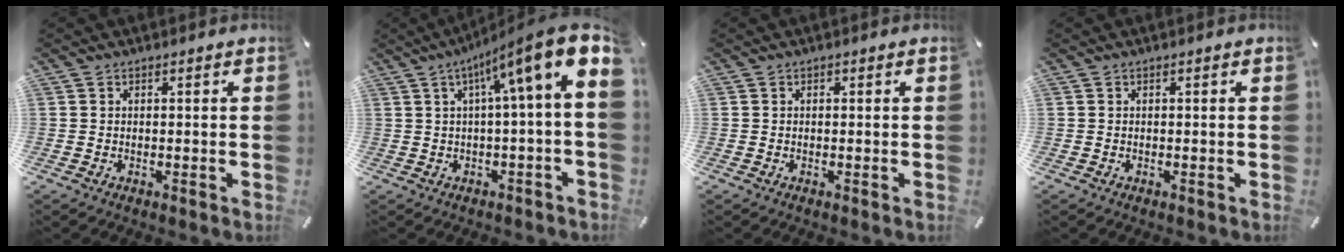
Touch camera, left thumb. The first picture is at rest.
{"total": 12.1, "force": [4.2, 0.5, 11.3], "torque": [-0.176, -0.052, 0.054]}
{"total": 0.0}
{"total": 0.0}